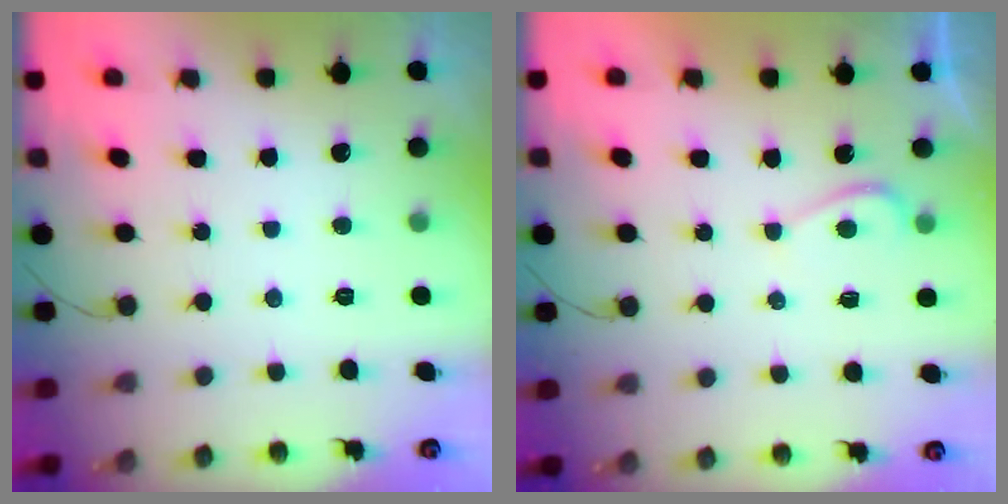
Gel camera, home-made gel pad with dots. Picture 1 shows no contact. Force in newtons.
{"total": 2.4, "press": 2.4, "slide": 0.3}